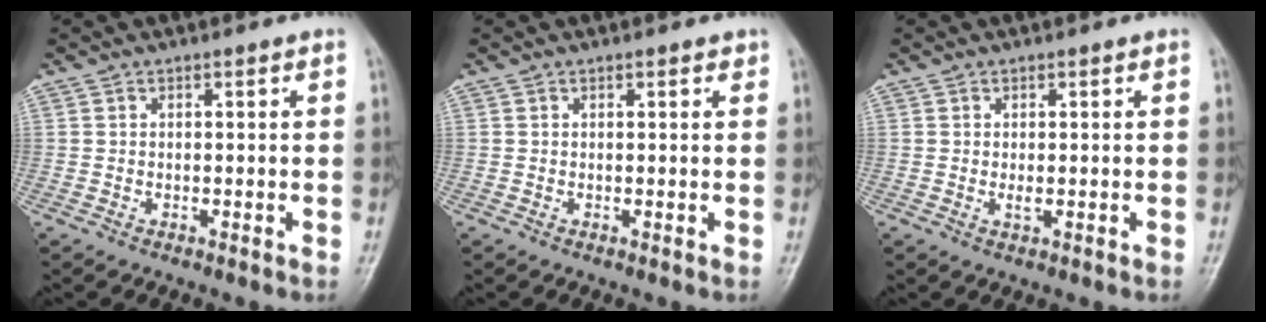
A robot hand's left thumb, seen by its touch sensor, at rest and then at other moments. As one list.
[{"total": 1.1, "force": [0.7, 0.4, 0.7], "torque": [-0.008, -0.001, 0.008]}, {"total": 1.5, "force": [0.1, 0.6, 1.4], "torque": [-0.022, 0.001, 0.006]}]